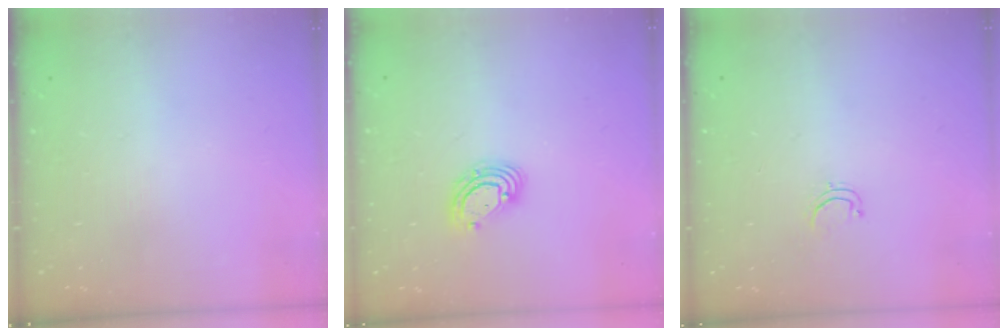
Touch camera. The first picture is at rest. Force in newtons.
{"total": 6.4, "press": 6.3, "slide": 1.2}
{"total": 3.3, "press": 3.2, "slide": 0.3}